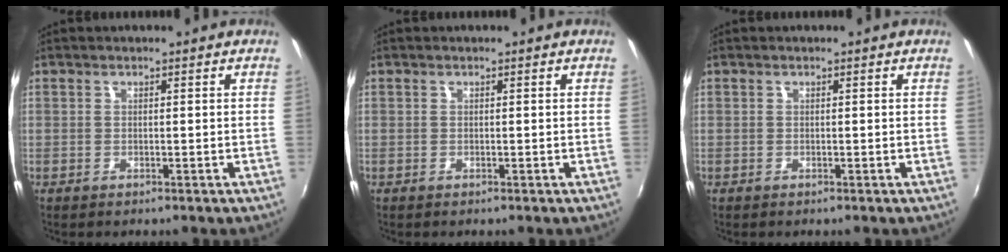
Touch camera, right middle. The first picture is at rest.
{"total": 0.0}
{"total": 0.0}